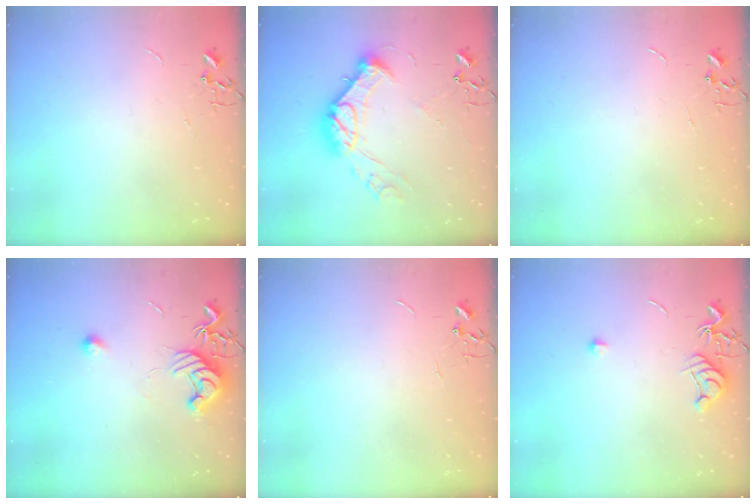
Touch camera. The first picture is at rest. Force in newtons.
{"total": 16.0, "press": 15.9, "slide": 1.2}
{"total": 0.0}
{"total": 11.2, "press": 11.2, "slide": 0.3}
{"total": 0.0}
{"total": 8.1, "press": 8.1, "slide": 0.4}